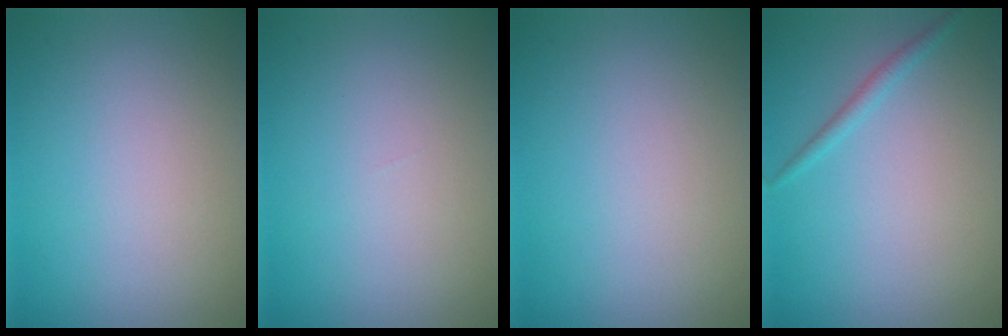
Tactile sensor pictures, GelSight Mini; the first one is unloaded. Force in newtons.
{"total": 0.0}
{"total": 0.0}
{"total": 1.1, "press": 1.1, "slide": 0.0}